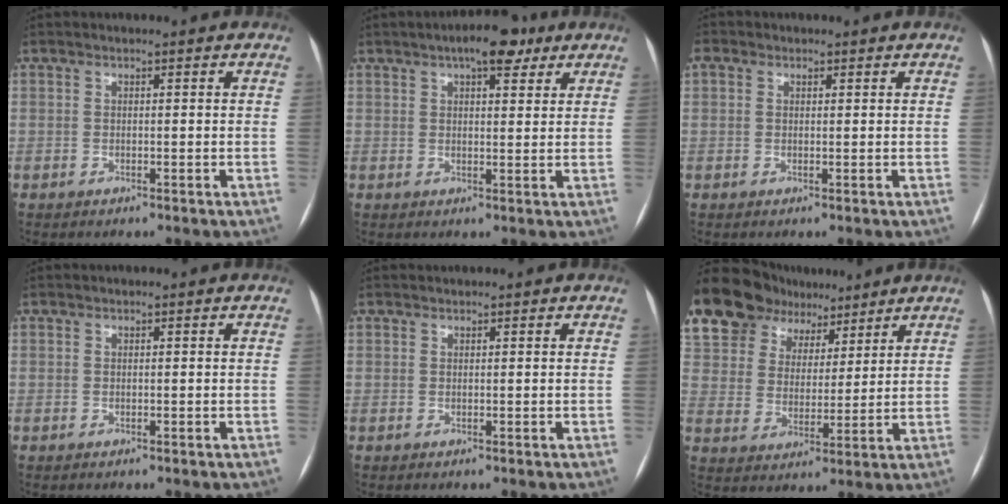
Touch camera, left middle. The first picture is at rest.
{"total": 6.5, "force": [4.1, 2.4, 4.5], "torque": [-0.067, 0.016, 0.056]}
{"total": 0.6, "force": [0.0, -0.1, -0.6], "torque": [0.013, 0.002, -0.003]}
{"total": 1.9, "force": [-0.5, -1.4, -1.2], "torque": [0.024, -0.005, -0.005]}
{"total": 1.7, "force": [0.1, -1.2, -1.2], "torque": [0.024, 0.002, 0.005]}
{"total": 20.5, "force": [15.2, 11.7, 7.2], "torque": [-0.197, 0.055, 0.277]}